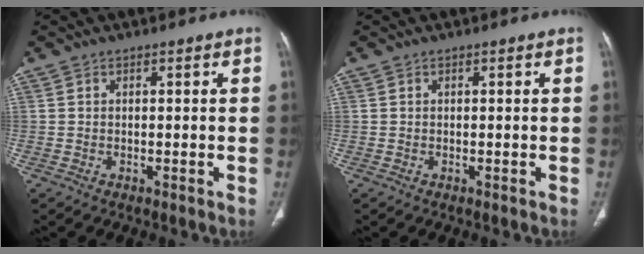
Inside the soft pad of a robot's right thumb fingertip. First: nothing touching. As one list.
[{"total": 0.0}]